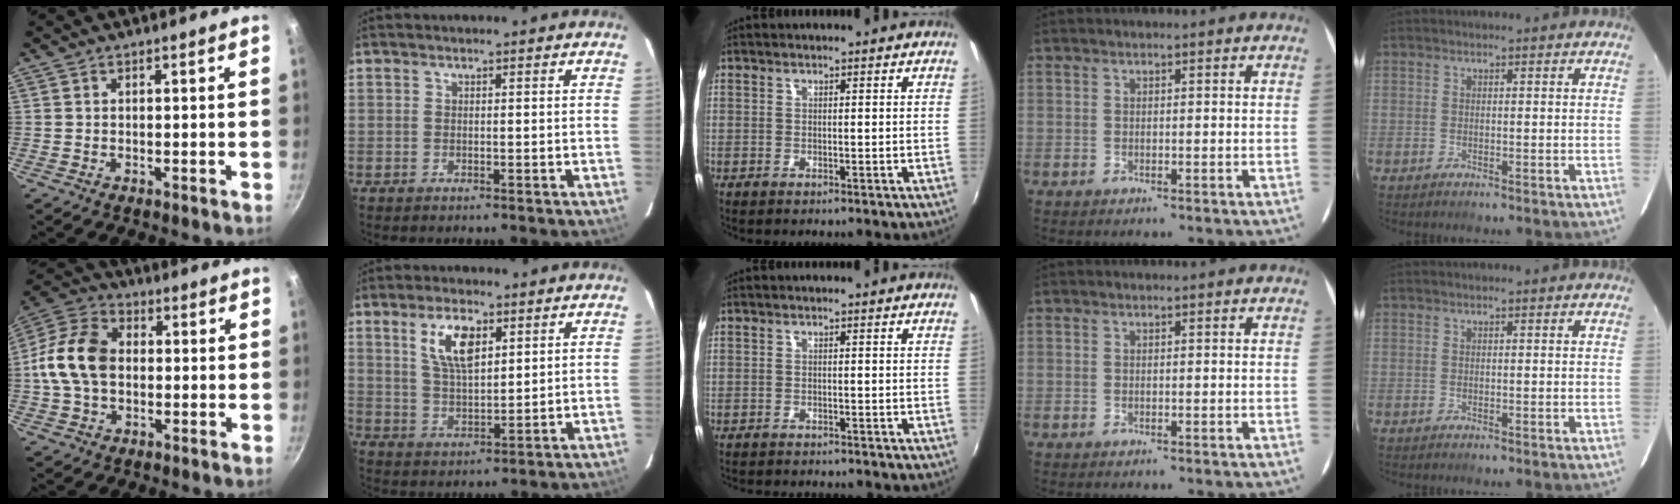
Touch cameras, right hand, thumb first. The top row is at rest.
{"thumb": {"total": 13.6, "force": [-0.1, 9.7, 9.5], "torque": [-0.164, 0.027, -0.018]}, "index": {"total": 8.6, "force": [3.9, 3.8, 6.7], "torque": [-0.125, 0.006, 0.080]}, "middle": {"total": 4.3, "force": [-4.0, 0.6, 1.3], "torque": [-0.036, -0.012, -0.060]}}